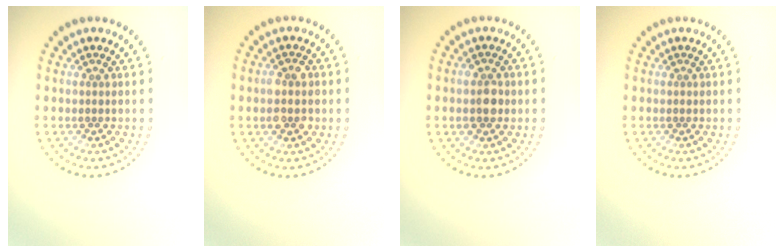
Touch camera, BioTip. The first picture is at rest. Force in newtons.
{"total": 2.9, "press": 2.8, "slide": 0.3}
{"total": 2.3, "press": 2.2, "slide": 0.3}
{"total": 0.0}